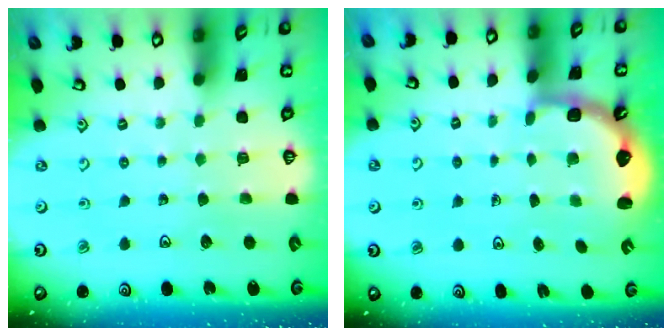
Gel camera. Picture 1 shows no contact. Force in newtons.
{"total": 2.5, "press": 2.1, "slide": 1.3}